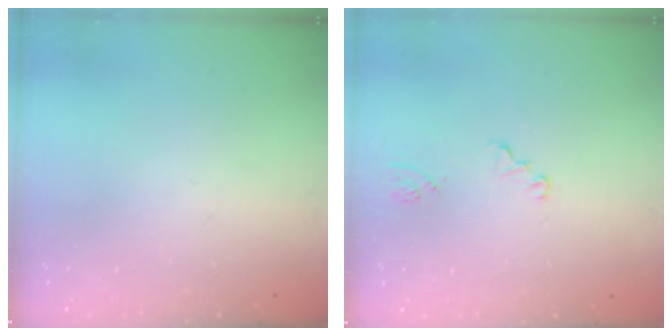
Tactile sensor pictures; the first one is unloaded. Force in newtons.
{"total": 2.0, "press": 2.0, "slide": 0.2}